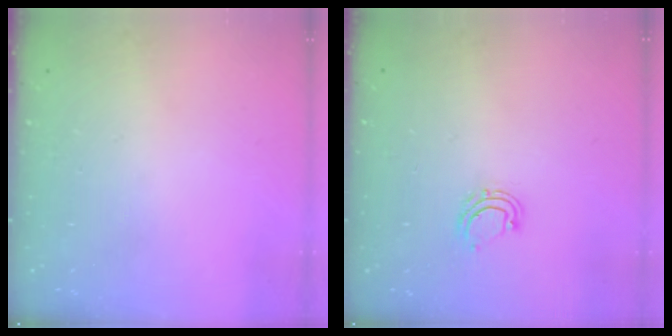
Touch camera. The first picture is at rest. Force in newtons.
{"total": 5.8, "press": 5.7, "slide": 1.1}